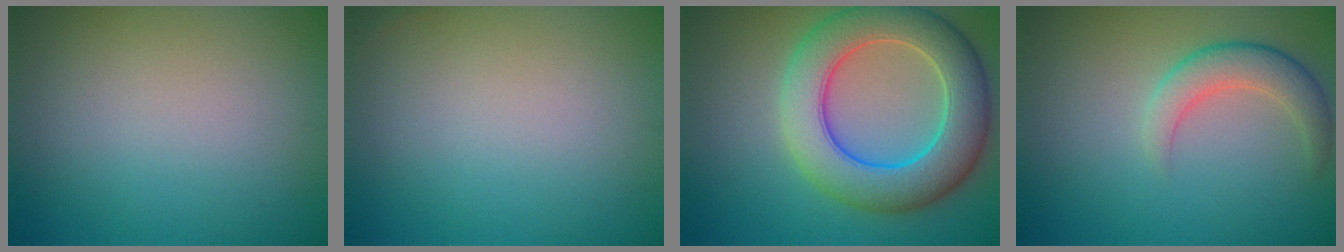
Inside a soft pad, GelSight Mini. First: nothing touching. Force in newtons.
{"total": 0.0}
{"total": 9.3, "press": 9.3, "slide": 0.3}
{"total": 3.4, "press": 3.4, "slide": 0.2}